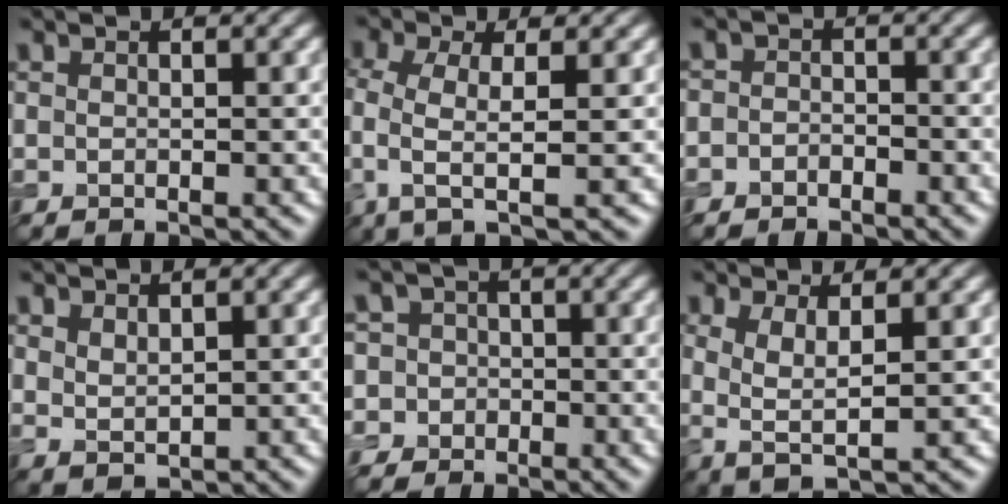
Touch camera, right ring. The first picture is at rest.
{"total": 4.5, "force": [-0.4, 1.5, 4.2], "torque": [-0.090, -0.005, -0.012]}
{"total": 1.5, "force": [-1.2, 0.9, 0.2], "torque": [0.000, 0.005, -0.025]}
{"total": 1.8, "force": [1.2, 0.8, 1.2], "torque": [-0.028, -0.006, 0.029]}
{"total": 5.4, "force": [-1.0, 5.3, 0.6], "torque": [0.002, 0.020, -0.056]}
{"total": 3.3, "force": [0.2, 0.9, 3.2], "torque": [-0.066, -0.005, 0.003]}